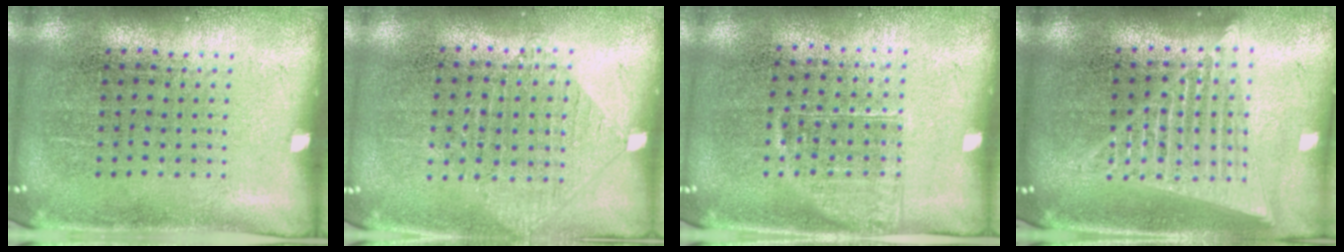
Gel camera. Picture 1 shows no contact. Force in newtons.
{"total": 0.9, "press": 0.9, "slide": 0.3}
{"total": 1.1, "press": 0.9, "slide": 0.6}
{"total": 1.8, "press": 1.6, "slide": 0.9}